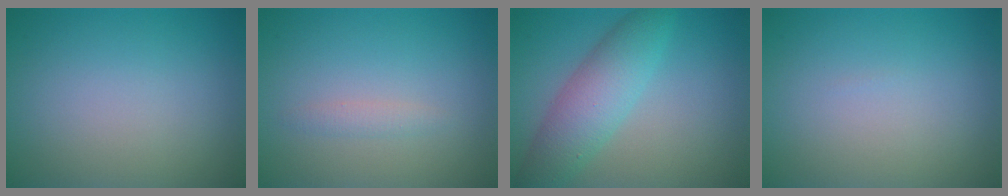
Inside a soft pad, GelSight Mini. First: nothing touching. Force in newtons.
{"total": 0.9, "press": 0.9, "slide": 0.0}
{"total": 5.1, "press": 5.1, "slide": 0.1}
{"total": 0.0}